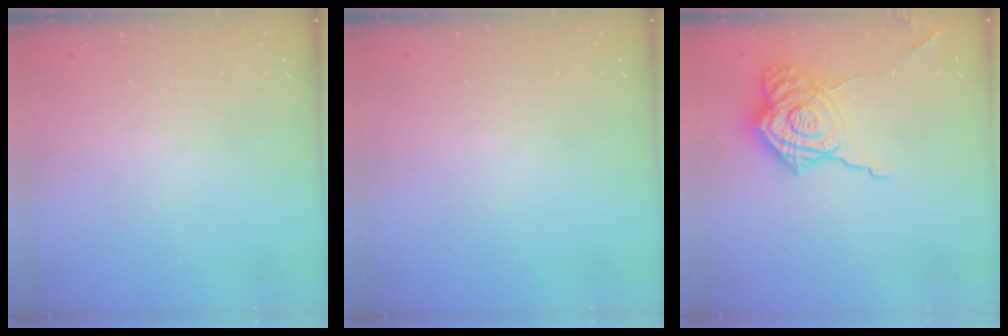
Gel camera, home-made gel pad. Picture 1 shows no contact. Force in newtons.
{"total": 0.0}
{"total": 18.8, "press": 18.8, "slide": 1.1}